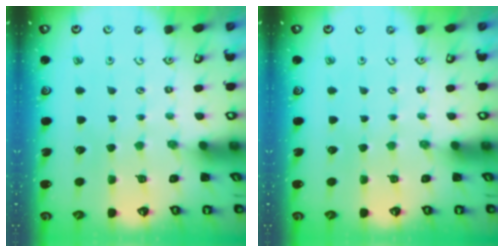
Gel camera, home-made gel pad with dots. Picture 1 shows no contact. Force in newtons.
{"total": 0.0}